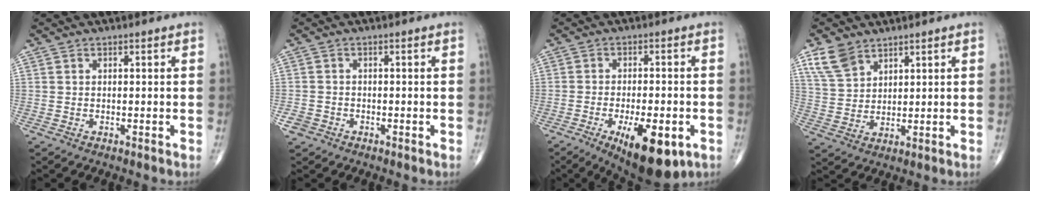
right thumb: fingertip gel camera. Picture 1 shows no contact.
{"total": 2.2, "force": [-1.2, 1.8, 0.5], "torque": [-0.009, 0.007, -0.022]}
{"total": 13.4, "force": [-5.5, 5.2, 11.1], "torque": [-0.157, 0.000, -0.072]}
{"total": 6.7, "force": [4.6, 3.9, 2.9], "torque": [-0.048, -0.018, 0.099]}